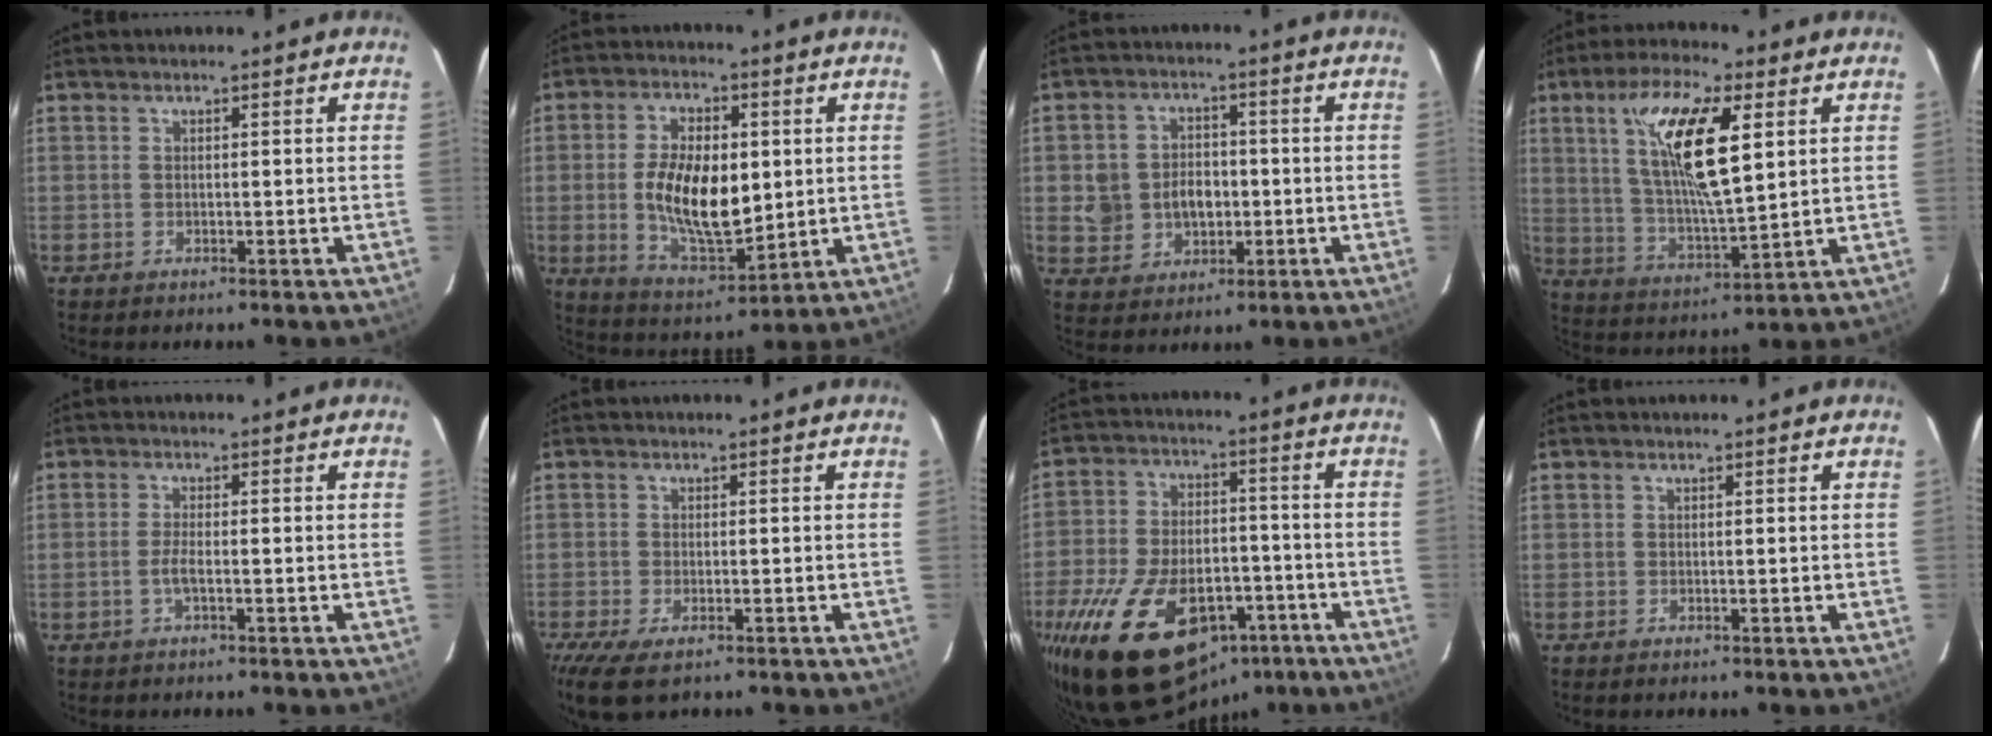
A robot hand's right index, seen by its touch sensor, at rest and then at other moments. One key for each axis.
{"total": 14.7, "fx": 0.4, "fy": 7.4, "fz": 12.7, "tx": -0.235, "ty": -0.005, "tz": 0.020}
{"total": 8.7, "fx": -0.7, "fy": 7.8, "fz": 3.8, "tx": -0.098, "ty": 0.020, "tz": 0.002}
{"total": 16.3, "fx": 5.7, "fy": 4.9, "fz": 14.5, "tx": -0.270, "ty": 0.006, "tz": 0.112}
{"total": 2.0, "fx": -0.8, "fy": 0.2, "fz": 1.8, "tx": -0.039, "ty": -0.002, "tz": -0.016}
{"total": 5.5, "fx": -3.5, "fy": 2.1, "fz": 3.7, "tx": -0.079, "ty": -0.023, "tz": -0.059}
{"total": 28.6, "fx": -15.9, "fy": 15.6, "fz": 18.1, "tx": -0.359, "ty": -0.015, "tz": -0.232}
{"total": 0.0}